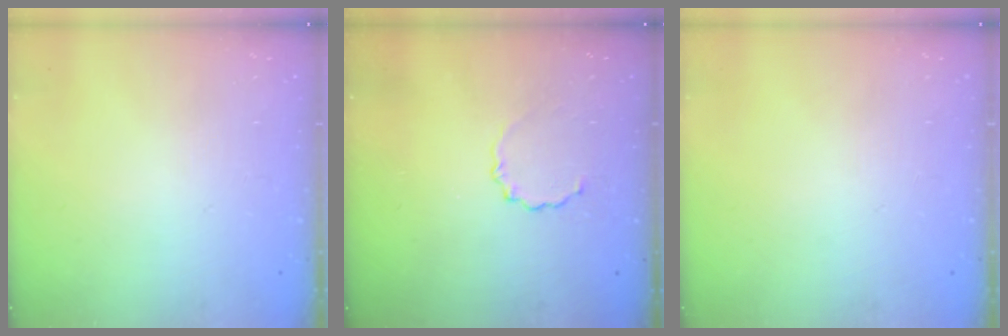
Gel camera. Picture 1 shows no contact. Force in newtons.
{"total": 3.1, "press": 2.9, "slide": 1.1}
{"total": 0.0}